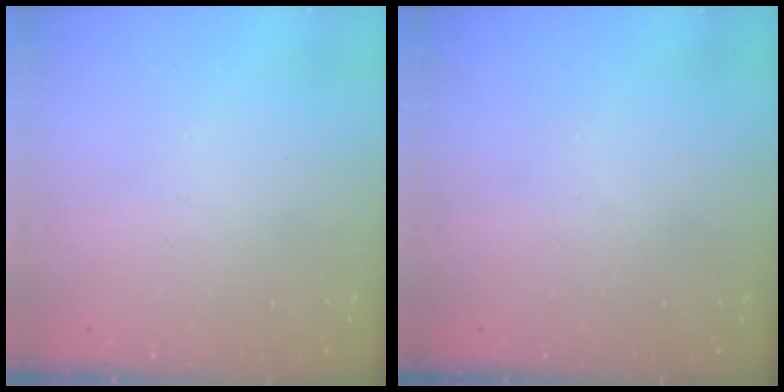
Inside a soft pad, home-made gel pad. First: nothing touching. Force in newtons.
{"total": 0.0}